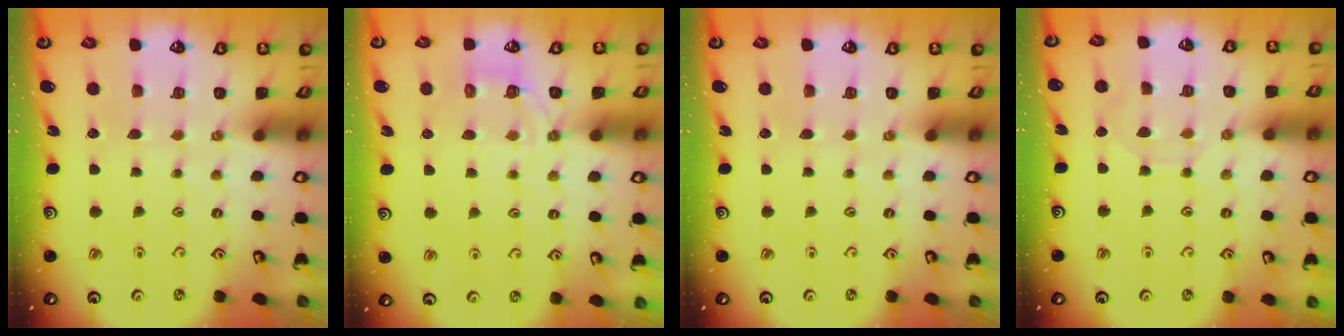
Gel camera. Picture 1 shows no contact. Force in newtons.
{"total": 4.1, "press": 3.8, "slide": 1.5}
{"total": 0.0}
{"total": 2.8, "press": 2.8, "slide": 0.4}